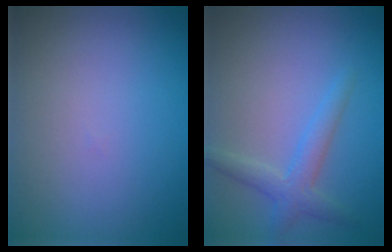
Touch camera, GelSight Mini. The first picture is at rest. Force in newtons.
{"total": 2.4, "press": 2.4, "slide": 0.1}